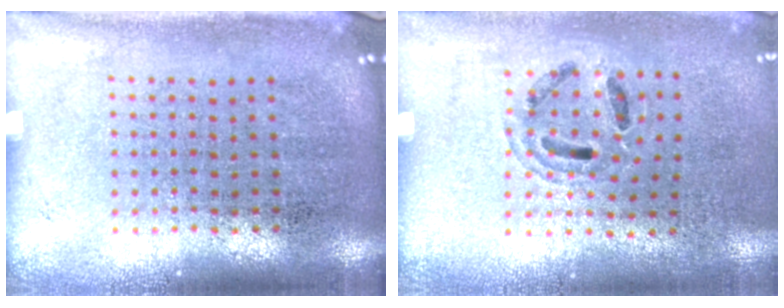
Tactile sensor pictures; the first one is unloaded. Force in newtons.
{"total": 0.9, "press": 0.9, "slide": 0.1}